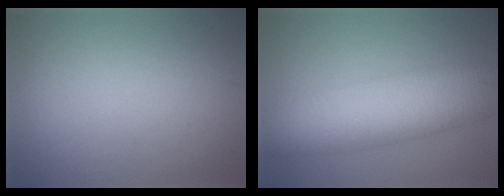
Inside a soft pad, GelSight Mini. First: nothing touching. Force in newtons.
{"total": 8.6, "press": 8.6, "slide": 0.5}